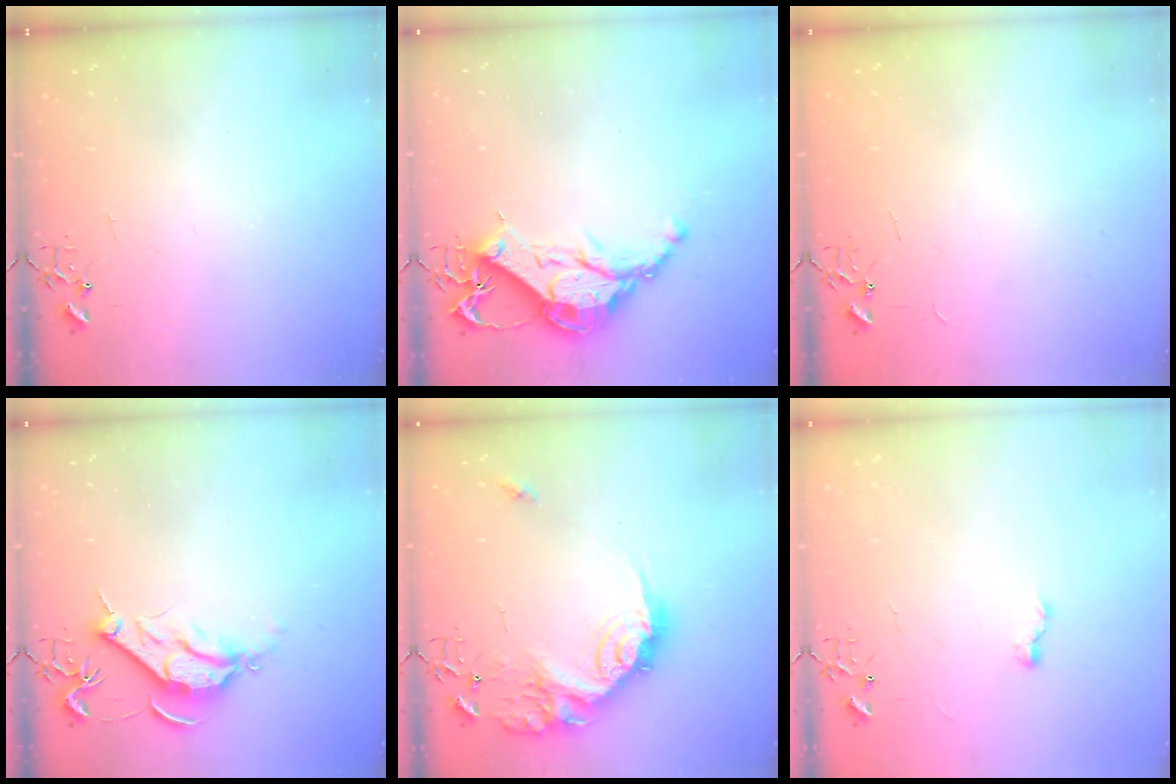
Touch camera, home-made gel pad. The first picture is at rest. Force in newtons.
{"total": 13.8, "press": 13.8, "slide": 1.1}
{"total": 1.8, "press": 1.8, "slide": 0.2}
{"total": 9.1, "press": 9.0, "slide": 0.8}
{"total": 19.2, "press": 19.2, "slide": 1.0}
{"total": 5.7, "press": 5.6, "slide": 0.7}